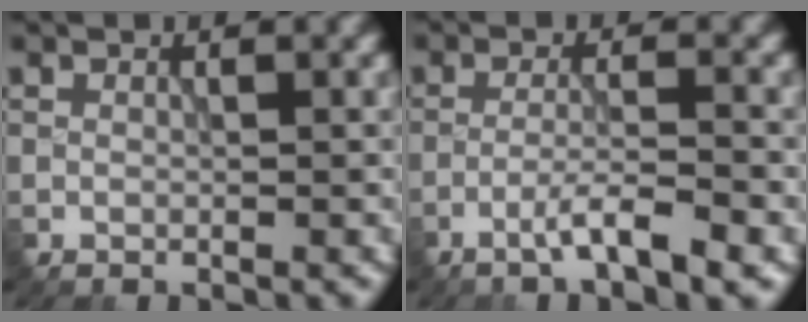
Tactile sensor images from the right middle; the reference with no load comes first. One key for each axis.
{"total": 3.7, "fx": -2.1, "fy": 0.3, "fz": 3.0, "tx": -0.052, "ty": 0.010, "tz": -0.047}